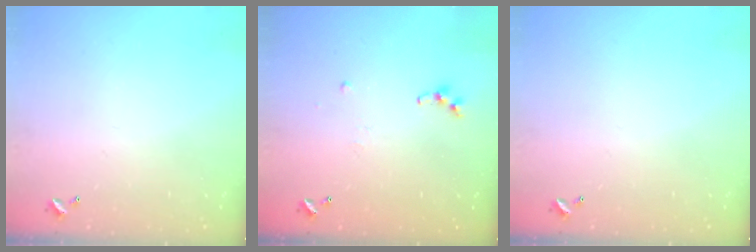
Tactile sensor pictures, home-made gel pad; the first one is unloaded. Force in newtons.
{"total": 7.2, "press": 7.1, "slide": 0.7}
{"total": 0.0}